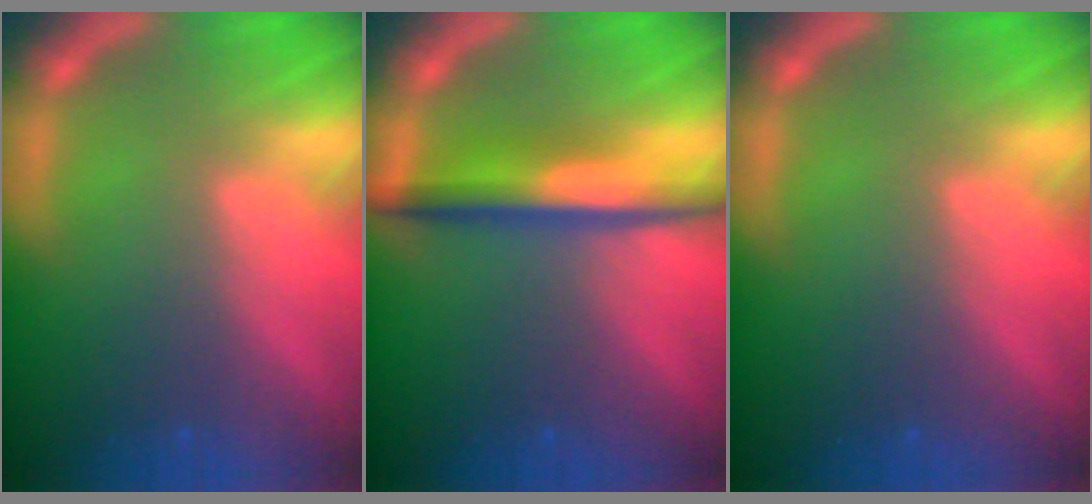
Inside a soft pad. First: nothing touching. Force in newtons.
{"total": 5.0}
{"total": 0.0}